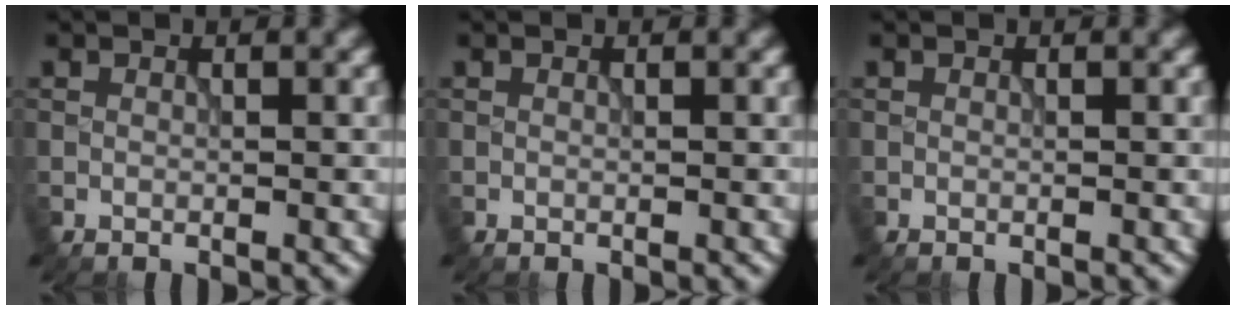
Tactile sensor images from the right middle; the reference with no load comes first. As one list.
[{"total": 0.0}, {"total": 0.0}]